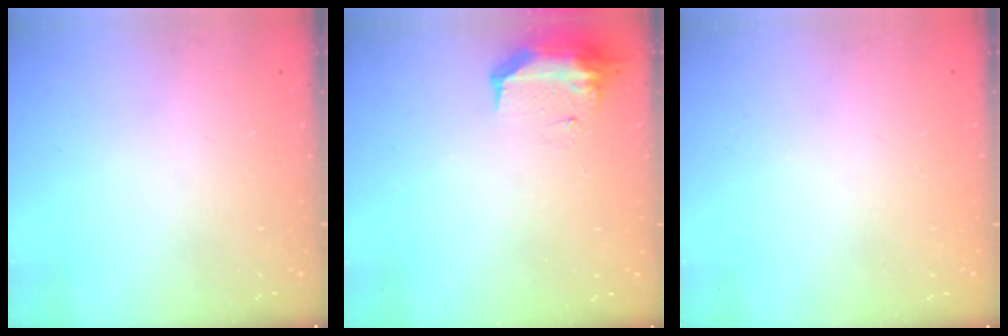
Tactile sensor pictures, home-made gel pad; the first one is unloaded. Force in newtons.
{"total": 9.9, "press": 9.1, "slide": 3.9}
{"total": 0.0}